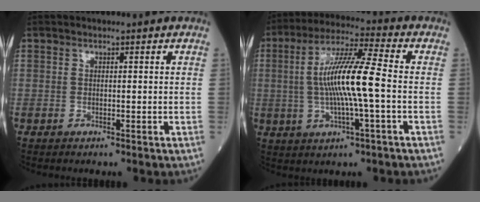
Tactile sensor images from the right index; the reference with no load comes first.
{"total": 11.8, "force": [-0.7, 0.4, 11.8], "torque": [-0.223, 0.008, -0.017]}